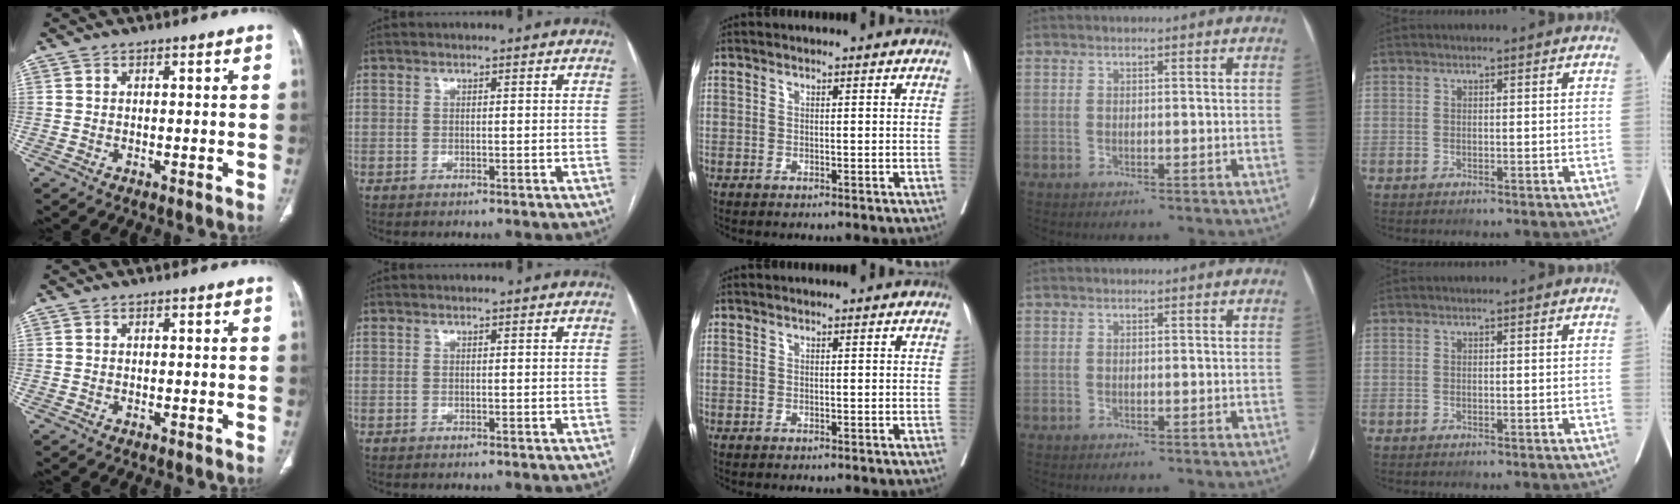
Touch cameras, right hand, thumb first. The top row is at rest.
{}